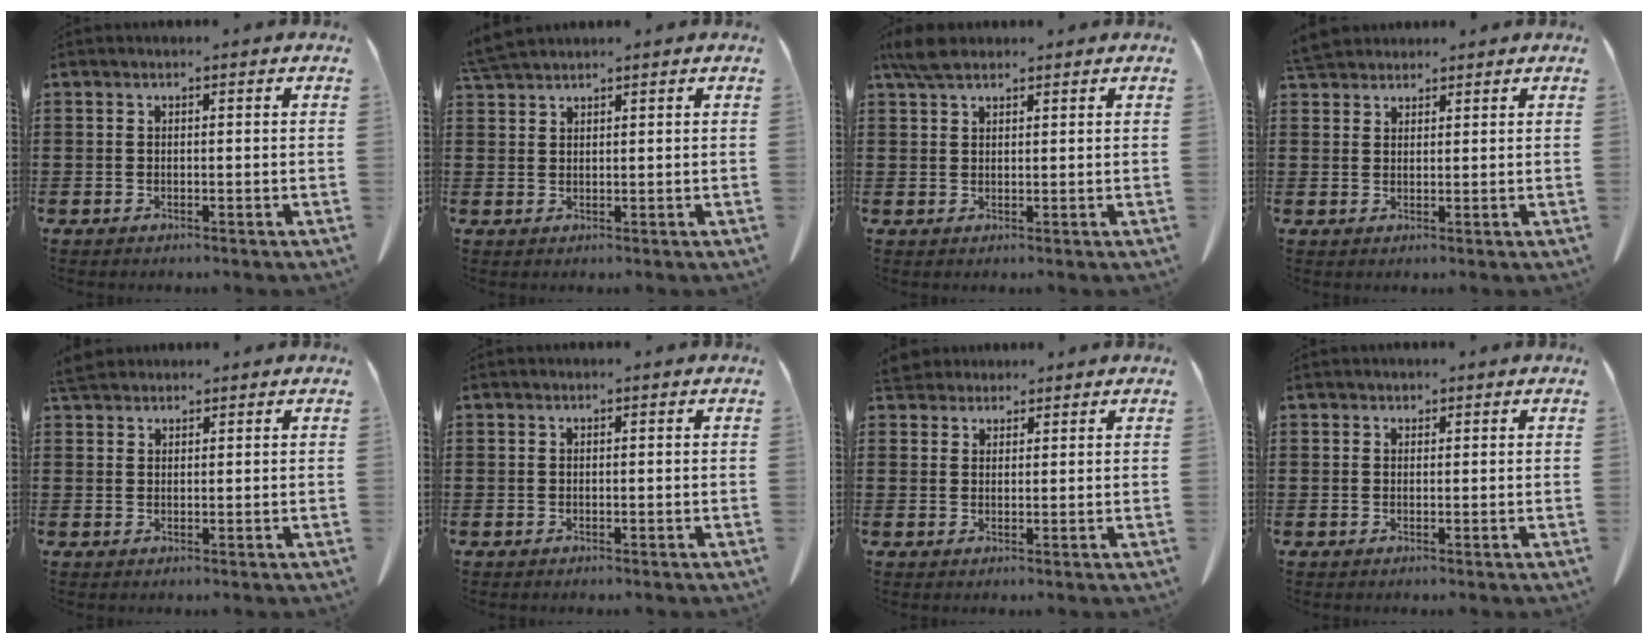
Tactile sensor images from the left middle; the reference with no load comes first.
{"total": 3.1, "force": [2.9, 0.1, 1.1], "torque": [-0.030, -0.003, 0.057]}
{"total": 3.8, "force": [2.8, 1.4, 2.3], "torque": [-0.052, 0.006, 0.053]}
{"total": 3.8, "force": [3.5, 1.0, 0.9], "torque": [-0.029, -0.003, 0.069]}
{"total": 2.9, "force": [2.7, 0.9, 0.9], "torque": [-0.027, 0.000, 0.053]}
{"total": 0.0}
{"total": 3.0, "force": [2.8, 1.0, 0.4], "torque": [-0.018, -0.001, 0.055]}
{"total": 0.7, "force": [0.6, 0.4, 0.0], "torque": [-0.003, 0.000, 0.013]}